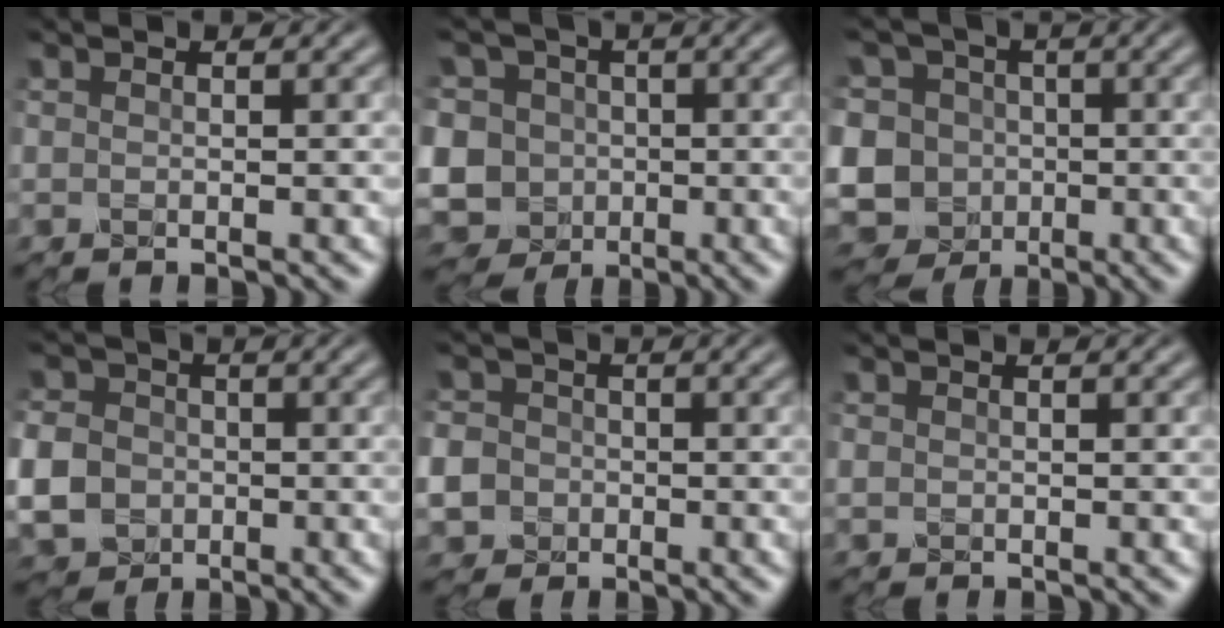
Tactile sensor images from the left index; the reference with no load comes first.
{"total": 12.6, "force": [-0.3, 11.9, 4.1], "torque": [-0.124, 0.005, -0.032]}
{"total": 14.4, "force": [-1.0, 13.6, 4.6], "torque": [-0.142, 0.004, -0.047]}
{"total": 5.8, "force": [-1.2, 5.1, 2.6], "torque": [-0.067, -0.010, -0.037]}
{"total": 8.3, "force": [-2.8, 7.4, 2.6], "torque": [-0.071, -0.017, -0.083]}
{"total": 0.6, "force": [0.0, 0.5, 0.2], "torque": [-0.003, -0.002, -0.001]}